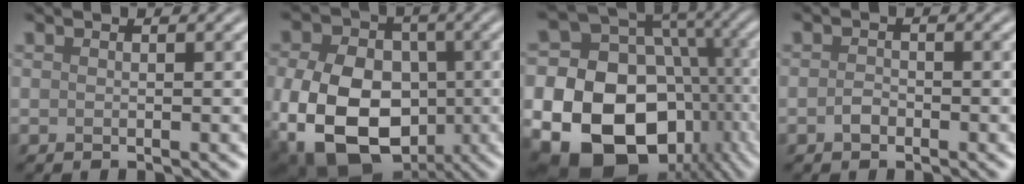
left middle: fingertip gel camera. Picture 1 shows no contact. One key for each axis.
{"total": 14.8, "fx": -4.0, "fy": 11.0, "fz": 9.1, "tx": -0.161, "ty": -0.032, "tz": -0.083}
{"total": 21.2, "fx": -5.9, "fy": 17.3, "fz": 10.9, "tx": -0.187, "ty": -0.031, "tz": -0.109}
{"total": 1.1, "fx": -0.5, "fy": 0.7, "fz": 0.6, "tx": -0.013, "ty": 0.000, "tz": -0.013}